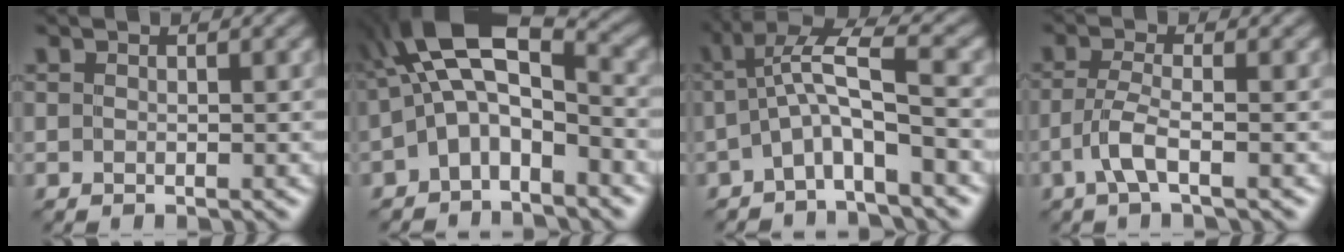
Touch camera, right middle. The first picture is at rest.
{"total": 8.9, "force": [-0.6, 4.1, 7.8], "torque": [-0.140, 0.028, -0.031]}
{"total": 5.3, "force": [-0.8, 1.4, 5.0], "torque": [-0.096, 0.016, -0.025]}
{"total": 2.8, "force": [-1.2, 0.6, 2.4], "torque": [-0.055, 0.002, -0.032]}